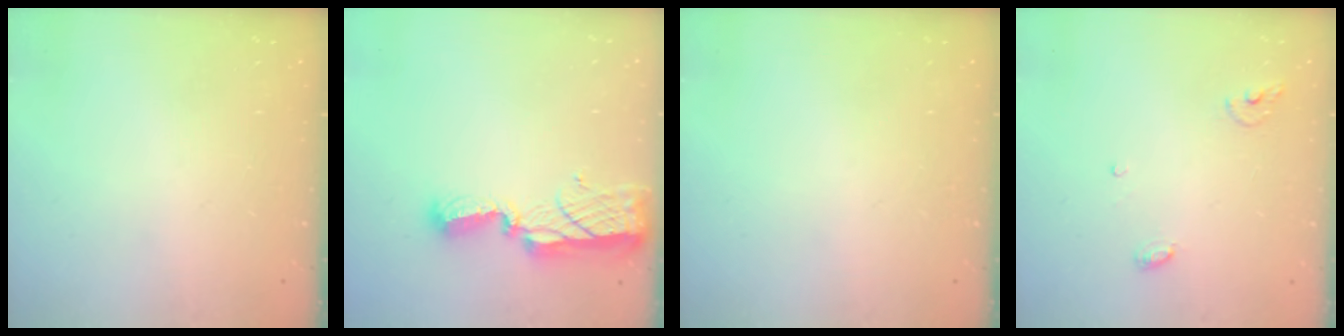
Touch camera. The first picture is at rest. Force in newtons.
{"total": 8.7, "press": 8.6, "slide": 0.8}
{"total": 0.0}
{"total": 3.8, "press": 3.8, "slide": 0.2}